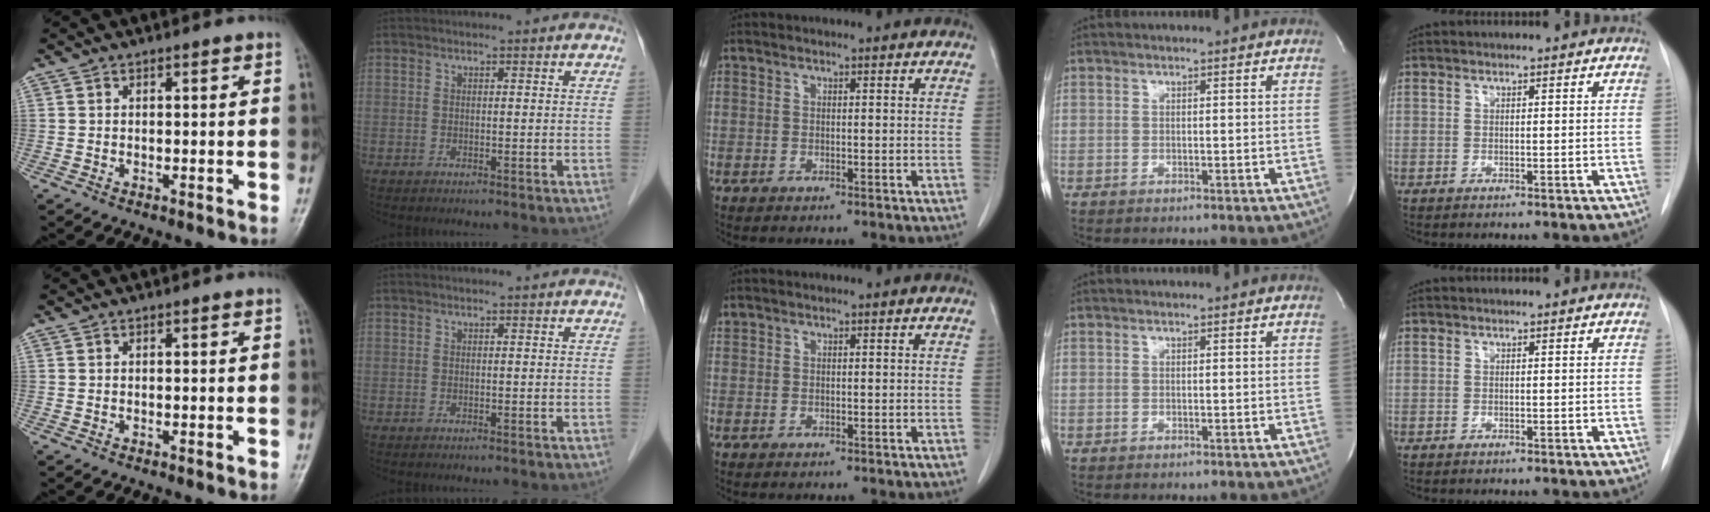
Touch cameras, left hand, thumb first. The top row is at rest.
{"middle": {"total": 0.5, "force": [0.4, 0.3, 0.0], "torque": [-0.003, 0.013, 0.010]}}